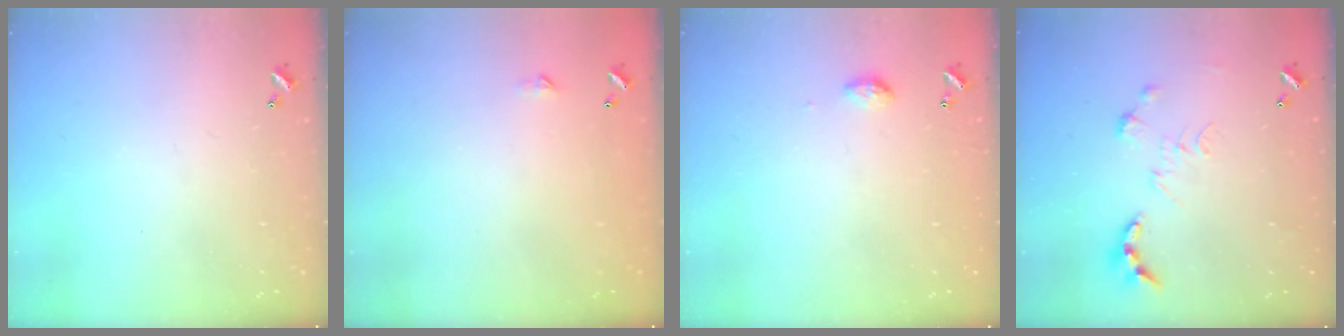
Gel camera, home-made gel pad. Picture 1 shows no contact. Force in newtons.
{"total": 2.3, "press": 2.3, "slide": 0.4}
{"total": 4.7, "press": 4.7, "slide": 0.6}
{"total": 0.0}